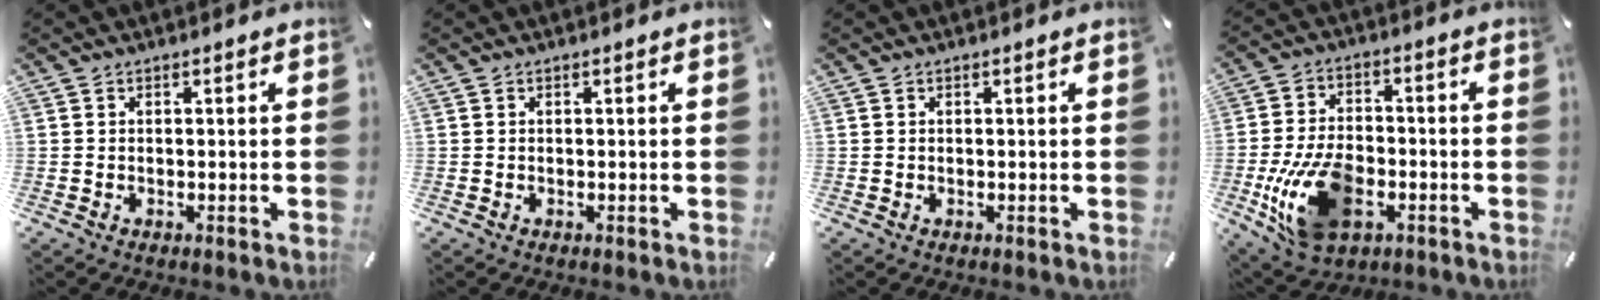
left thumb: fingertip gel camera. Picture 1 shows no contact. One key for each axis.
{"total": 0.0}
{"total": 0.0}
{"total": 14.9, "fx": -4.2, "fy": 10.2, "fz": 10.1, "tx": -0.198, "ty": 0.007, "tz": -0.073}